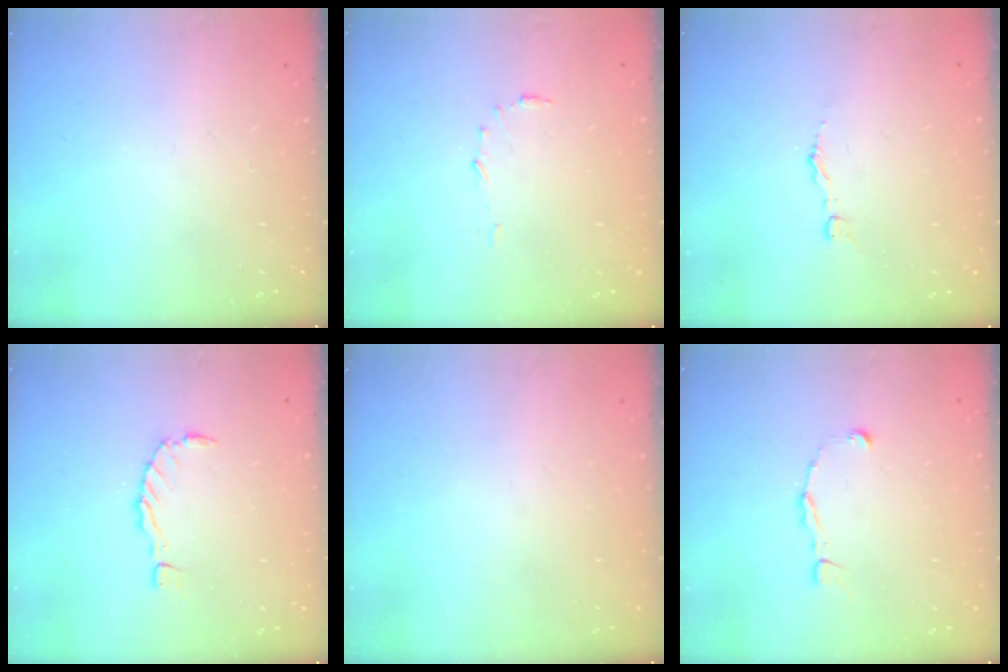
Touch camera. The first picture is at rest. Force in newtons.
{"total": 4.5, "press": 4.5, "slide": 0.4}
{"total": 2.9, "press": 2.9, "slide": 0.1}
{"total": 0.0}
{"total": 0.0}
{"total": 1.5, "press": 1.5, "slide": 0.1}